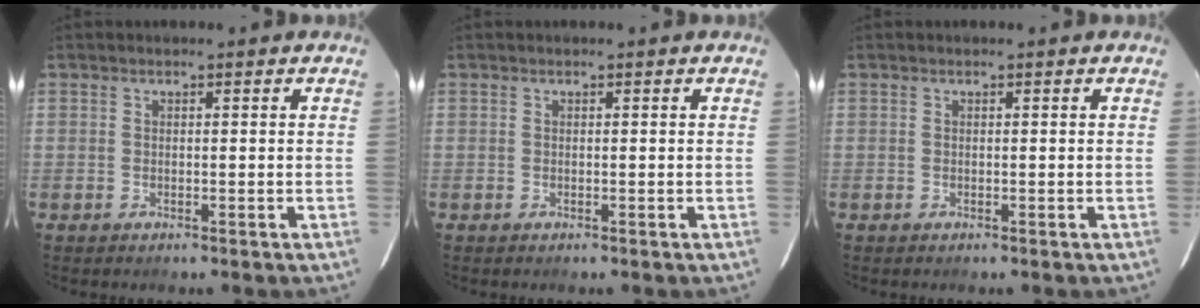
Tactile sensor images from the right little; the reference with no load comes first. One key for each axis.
{"total": 0.0}
{"total": 0.0}